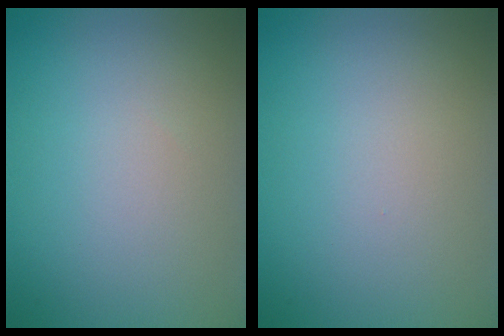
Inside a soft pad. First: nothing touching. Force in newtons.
{"total": 0.0}